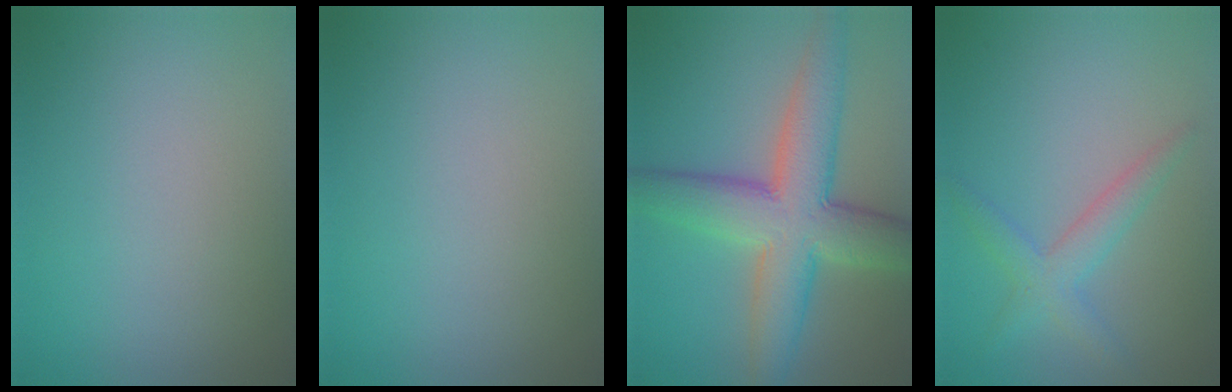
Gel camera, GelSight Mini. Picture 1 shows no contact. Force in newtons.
{"total": 0.0}
{"total": 8.4, "press": 8.4, "slide": 0.4}
{"total": 2.6, "press": 2.6, "slide": 0.1}